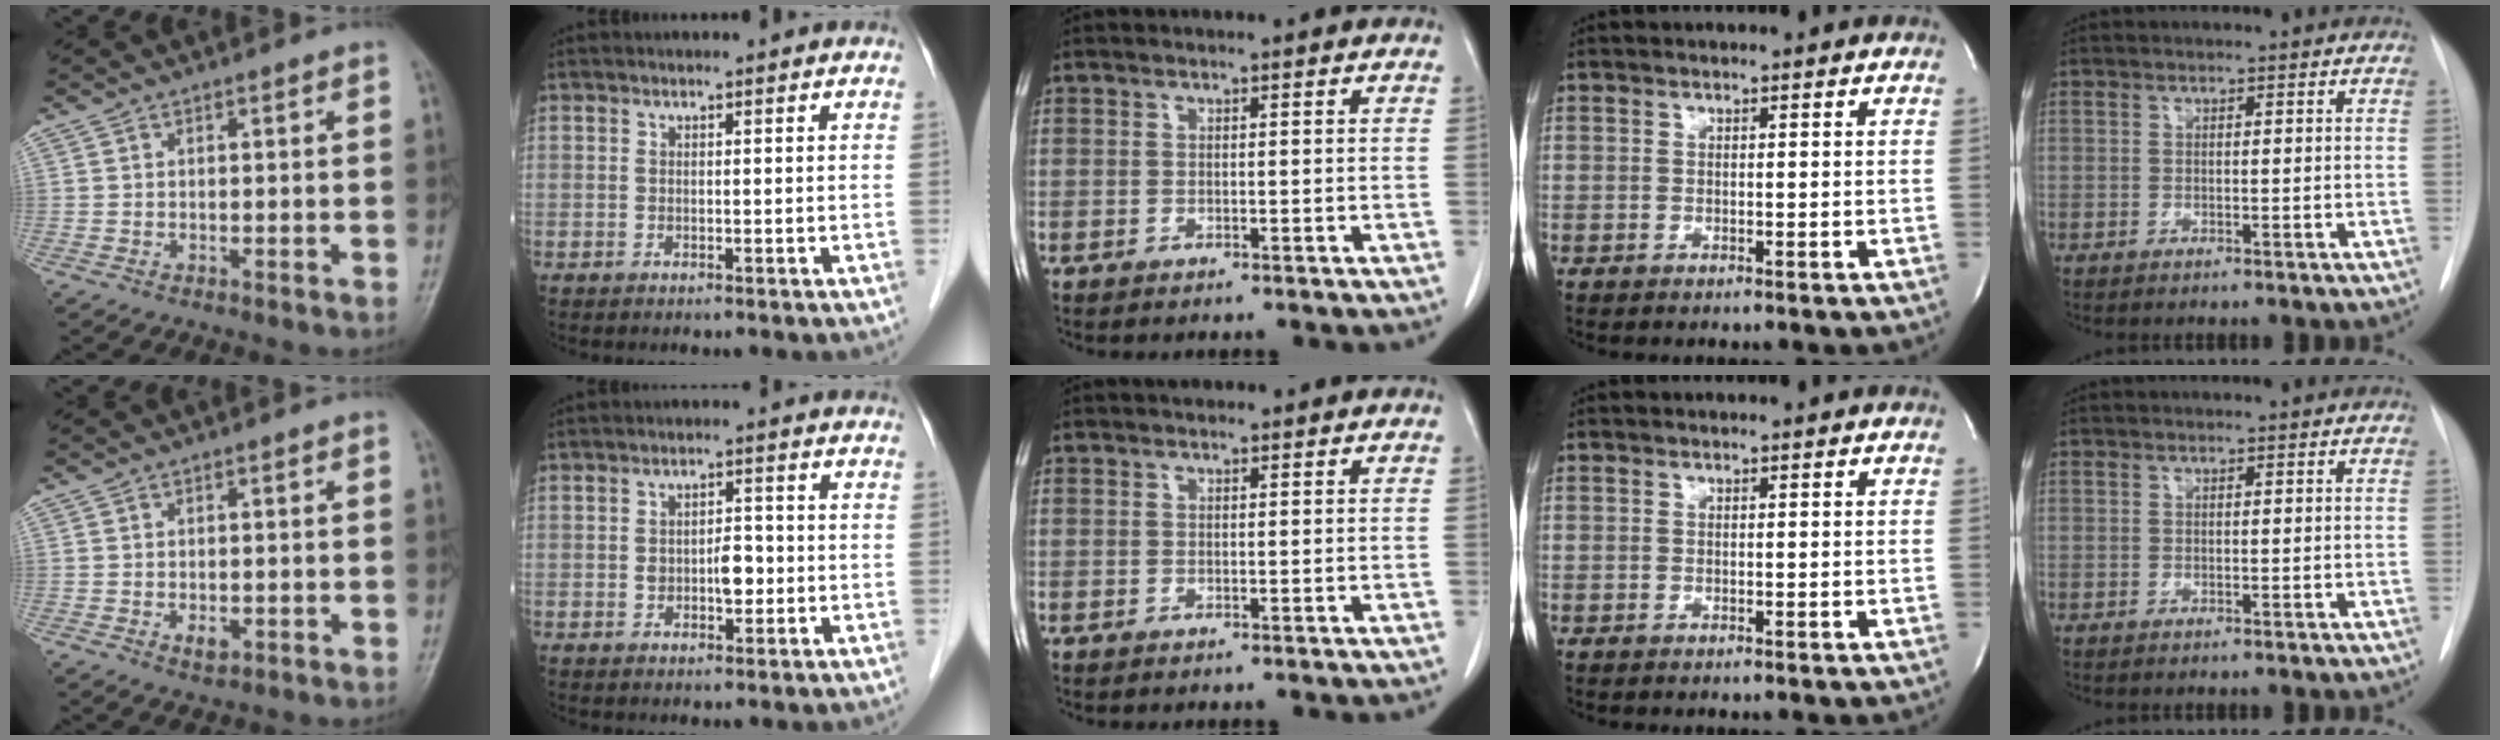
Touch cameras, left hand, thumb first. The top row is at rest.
{"thumb": {"total": 2.4, "force": [-0.7, 1.5, 1.8], "torque": [-0.022, -0.001, -0.007]}, "index": {"total": 3.6, "force": [-0.7, 1.9, 3.0], "torque": [-0.048, 0.007, -0.008]}, "middle": {"total": 1.0, "force": [0.8, 0.4, 0.4], "torque": [-0.013, 0.008, 0.013]}}